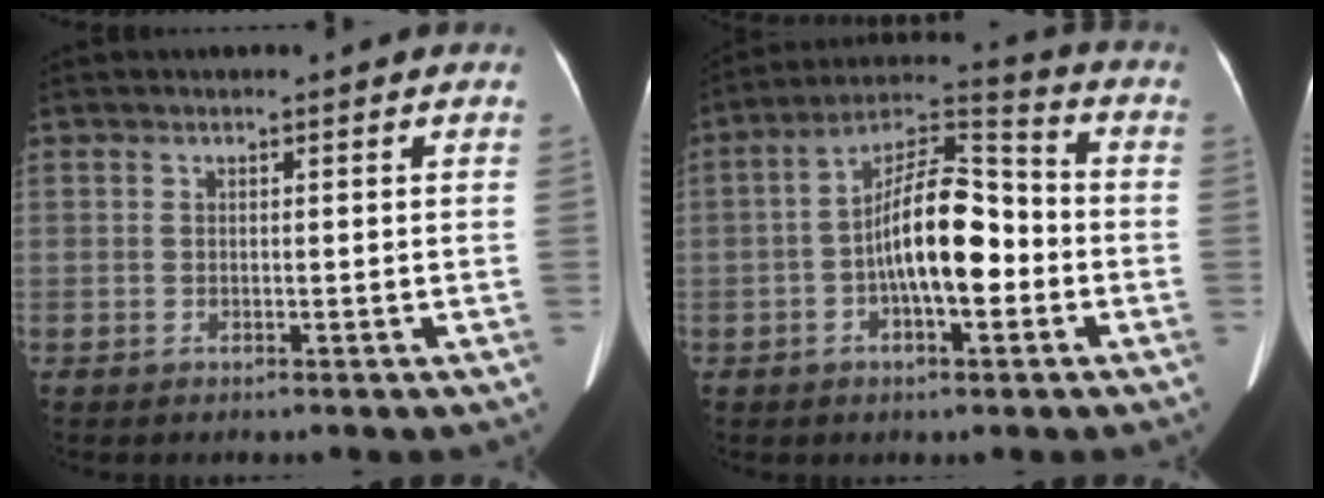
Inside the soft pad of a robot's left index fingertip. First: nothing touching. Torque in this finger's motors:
{"motor_torque": [1.84, 0.29, 0.34, 0.21]}